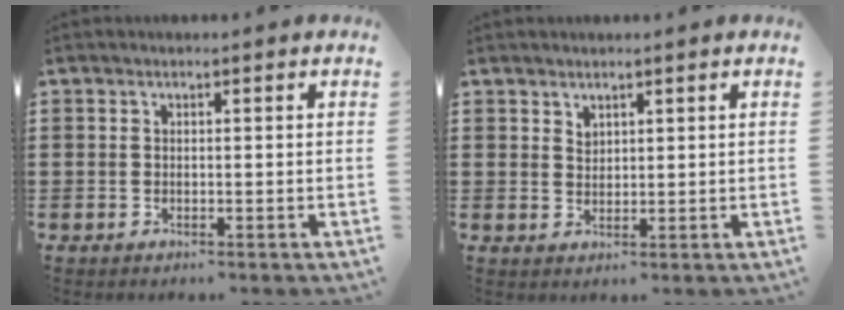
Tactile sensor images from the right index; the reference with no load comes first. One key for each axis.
{"total": 1.6, "fx": 1.4, "fy": 0.7, "fz": 0.1, "tx": -0.004, "ty": 0.002, "tz": 0.027}